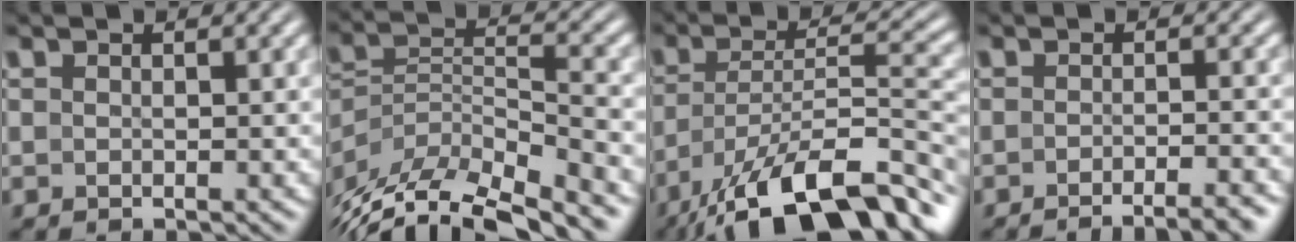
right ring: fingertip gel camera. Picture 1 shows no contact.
{"total": 9.6, "force": [-5.5, 5.4, 5.7], "torque": [-0.126, -0.052, -0.064]}
{"total": 13.0, "force": [-8.6, 4.8, 8.5], "torque": [-0.140, -0.040, -0.105]}
{"total": 4.3, "force": [-4.0, 0.2, 1.6], "torque": [-0.014, -0.002, -0.063]}